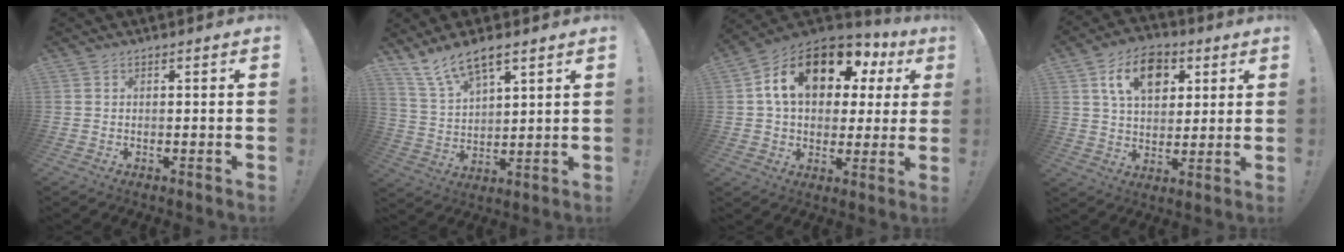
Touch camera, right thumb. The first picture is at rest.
{"total": 9.7, "force": [7.2, 3.8, 5.3], "torque": [-0.109, -0.035, 0.137]}
{"total": 18.3, "force": [7.8, 10.8, 12.5], "torque": [-0.209, -0.023, 0.139]}
{"total": 14.1, "force": [6.0, 9.9, 8.1], "torque": [-0.114, -0.012, 0.112]}